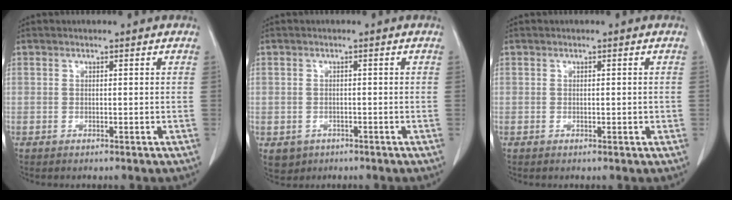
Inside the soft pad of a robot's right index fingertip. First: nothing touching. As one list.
[{"total": 3.5, "force": [-1.5, 3.1, 0.5], "torque": [-0.002, 0.003, -0.018]}, {"total": 1.0, "force": [-0.1, 0.5, 0.9], "torque": [-0.015, 0.003, 0.002]}]